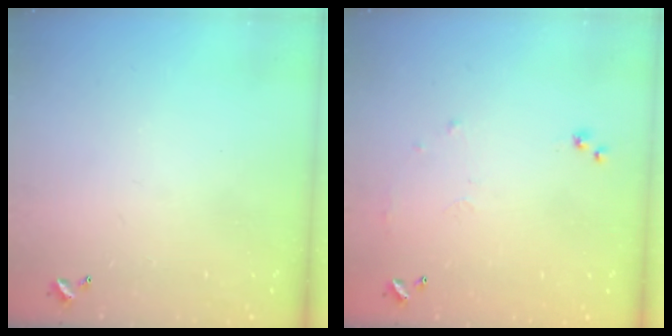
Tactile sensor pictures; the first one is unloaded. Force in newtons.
{"total": 6.0, "press": 5.9, "slide": 1.0}